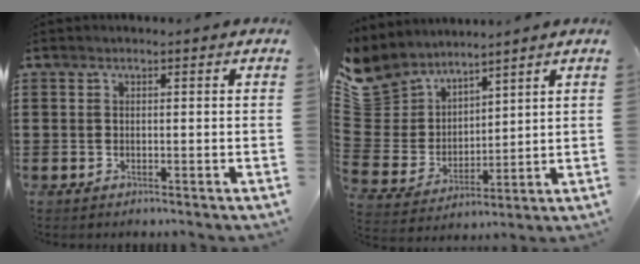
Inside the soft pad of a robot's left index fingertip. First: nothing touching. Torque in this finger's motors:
{"motor_torque": [-0.19, 0.24, -0.04, -0.05]}